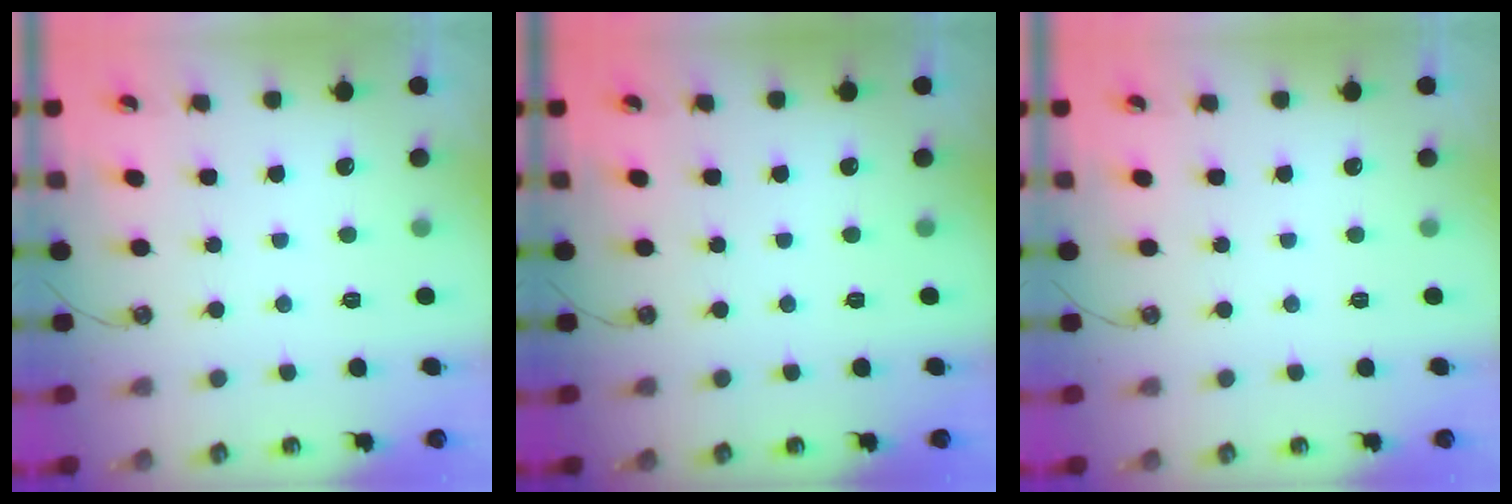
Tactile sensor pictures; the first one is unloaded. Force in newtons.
{"total": 0.0}
{"total": 0.0}